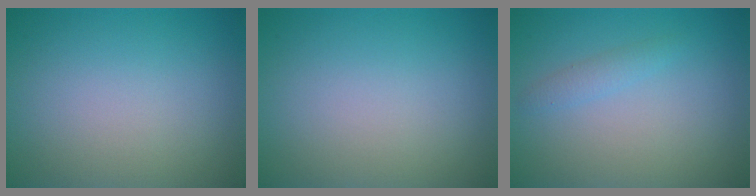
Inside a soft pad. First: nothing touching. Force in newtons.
{"total": 0.0}
{"total": 1.2, "press": 1.2, "slide": 0.1}